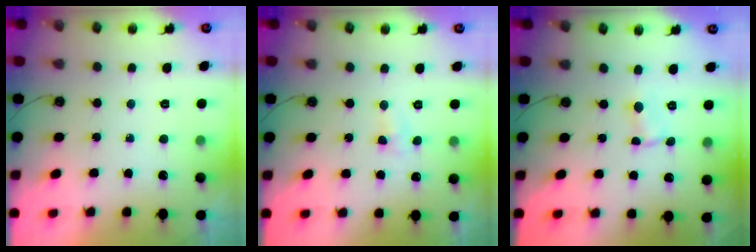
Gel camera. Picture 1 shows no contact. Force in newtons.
{"total": 4.1, "press": 4.0, "slide": 0.8}
{"total": 0.6, "press": 0.6, "slide": 0.1}